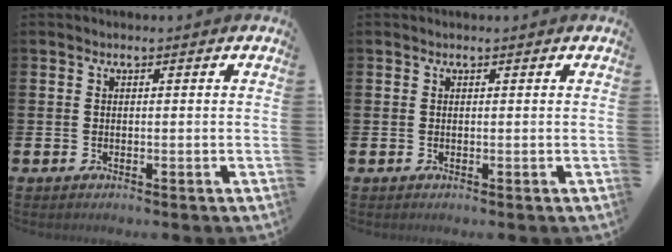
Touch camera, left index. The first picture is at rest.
{"total": 0.0}